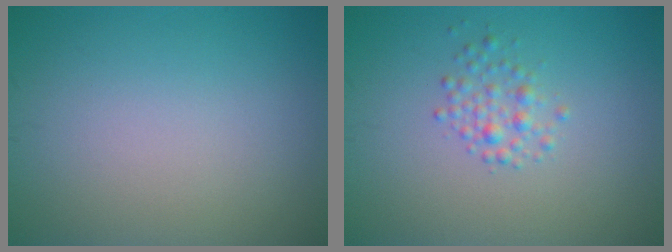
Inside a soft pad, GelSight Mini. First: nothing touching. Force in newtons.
{"total": 1.8, "press": 1.8, "slide": 0.0}